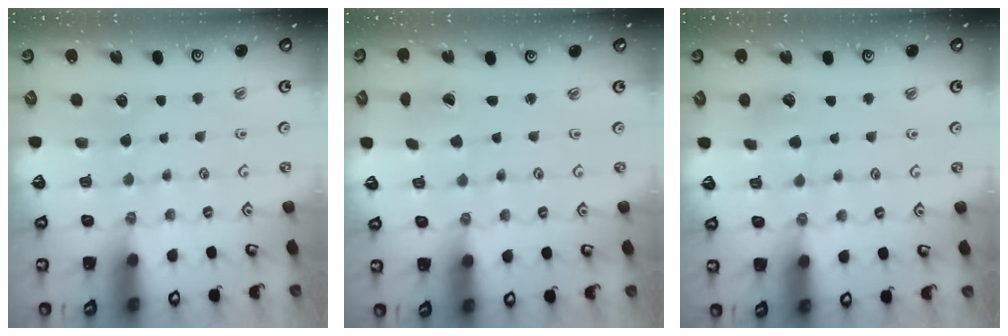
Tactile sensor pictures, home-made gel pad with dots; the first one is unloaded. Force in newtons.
{"total": 1.0, "press": 0.9, "slide": 0.4}
{"total": 5.0, "press": 5.0, "slide": 0.6}